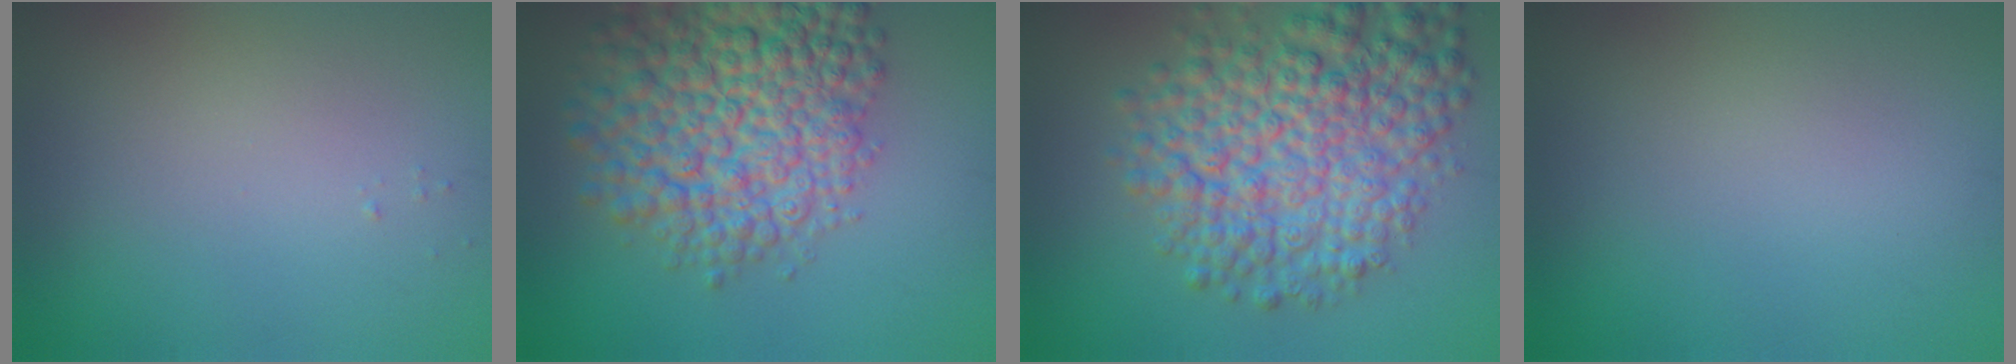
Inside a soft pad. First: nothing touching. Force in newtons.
{"total": 10.3, "press": 10.3, "slide": 0.4}
{"total": 9.4, "press": 9.4, "slide": 0.3}
{"total": 0.0}